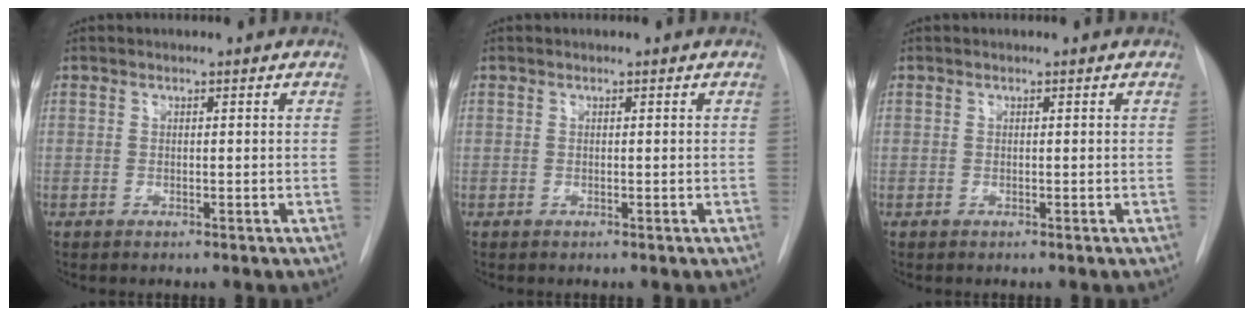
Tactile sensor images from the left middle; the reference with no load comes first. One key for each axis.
{"total": 0.0}
{"total": 0.0}